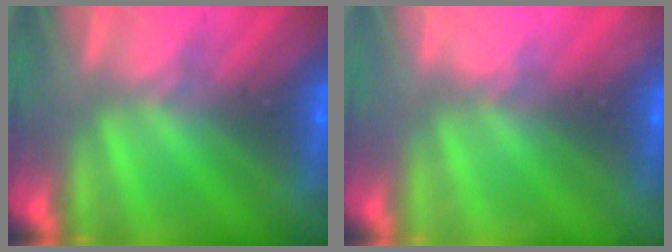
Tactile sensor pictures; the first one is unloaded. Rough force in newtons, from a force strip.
{"total": 2.2}